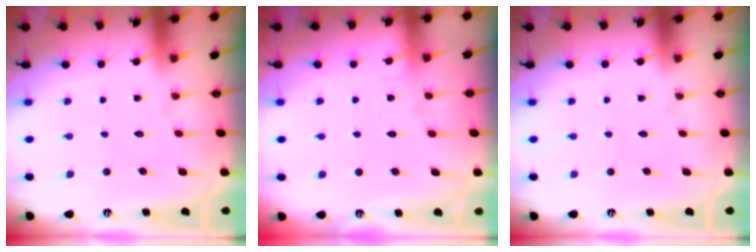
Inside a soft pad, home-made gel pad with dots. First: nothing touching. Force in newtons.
{"total": 2.7, "press": 2.7, "slide": 0.4}
{"total": 0.0}